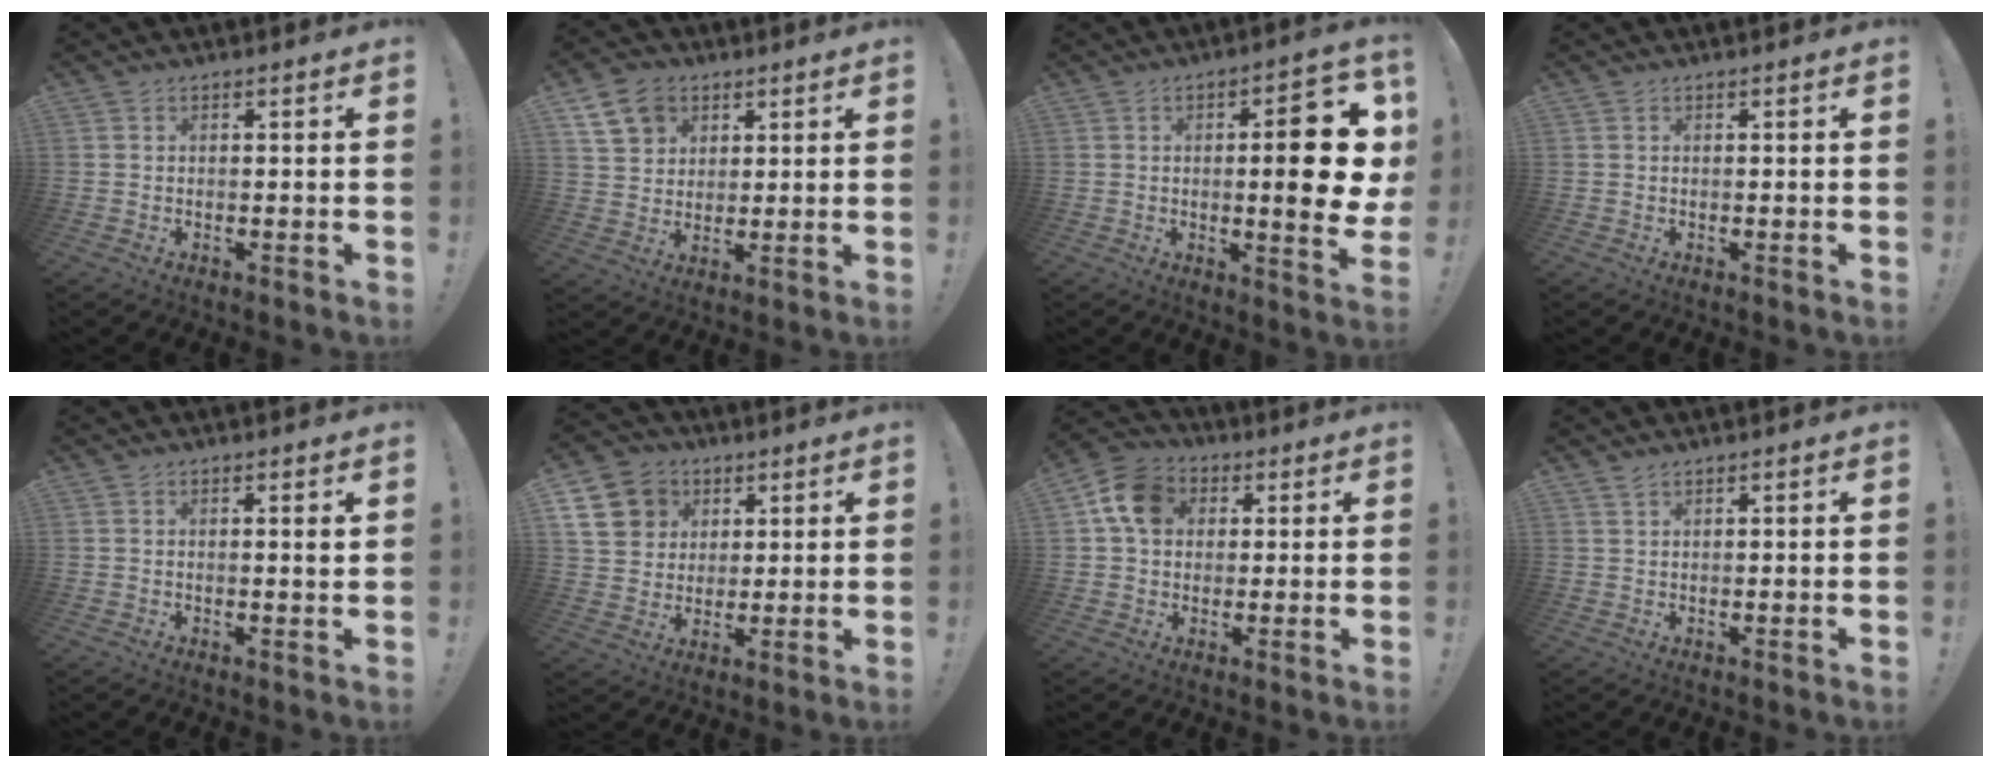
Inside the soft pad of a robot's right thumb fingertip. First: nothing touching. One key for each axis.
{"total": 10.8, "fx": 5.5, "fy": 8.3, "fz": 4.3, "tx": -0.074, "ty": -0.017, "tz": 0.112}
{"total": 15.3, "fx": 1.2, "fy": 3.8, "fz": 14.8, "tx": -0.190, "ty": -0.013, "tz": 0.010}
{"total": 0.0}
{"total": 1.6, "fx": 0.8, "fy": -0.1, "fz": 1.4, "tx": -0.012, "ty": -0.007, "tz": 0.009}
{"total": 13.5, "fx": 4.7, "fy": 11.6, "fz": 4.9, "tx": -0.064, "ty": -0.015, "tz": 0.102}
{"total": 11.6, "fx": 3.3, "fy": 9.2, "fz": 6.3, "tx": -0.103, "ty": 0.011, "tz": 0.070}
{"total": 1.5, "fx": 1.2, "fy": 0.4, "fz": 0.6, "tx": -0.010, "ty": -0.003, "tz": 0.023}